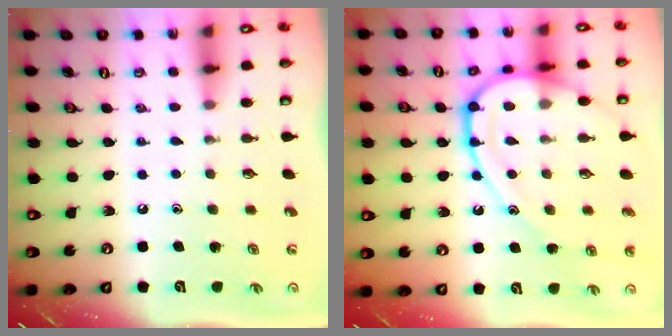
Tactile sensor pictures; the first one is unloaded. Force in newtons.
{"total": 16.8, "press": 16.8, "slide": 1.5}